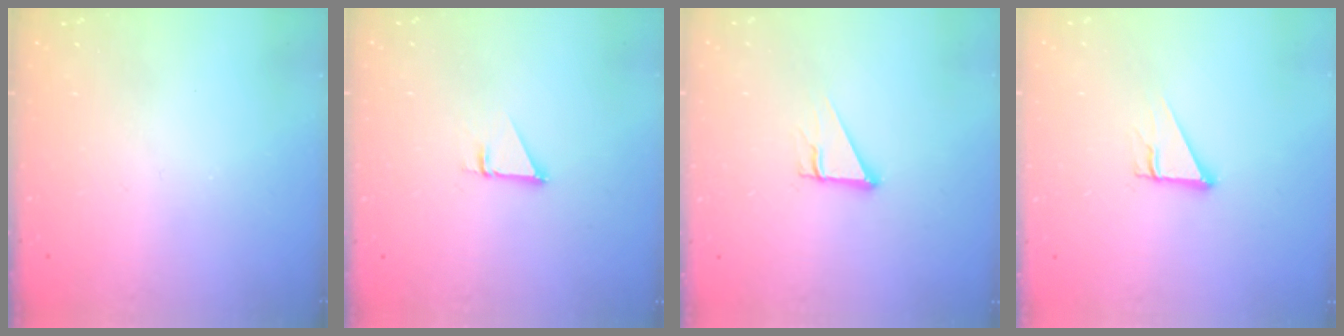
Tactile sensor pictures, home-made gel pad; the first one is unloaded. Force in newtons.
{"total": 1.0, "press": 1.0, "slide": 0.1}
{"total": 3.8, "press": 3.8, "slide": 0.3}
{"total": 3.8, "press": 3.8, "slide": 0.3}